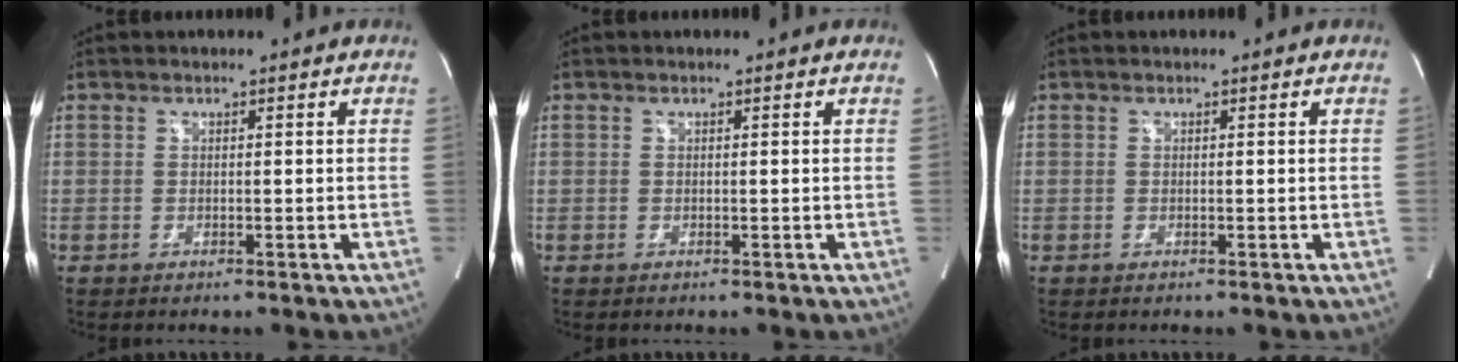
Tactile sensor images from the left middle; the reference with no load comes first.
{"total": 0.0}
{"total": 0.0}